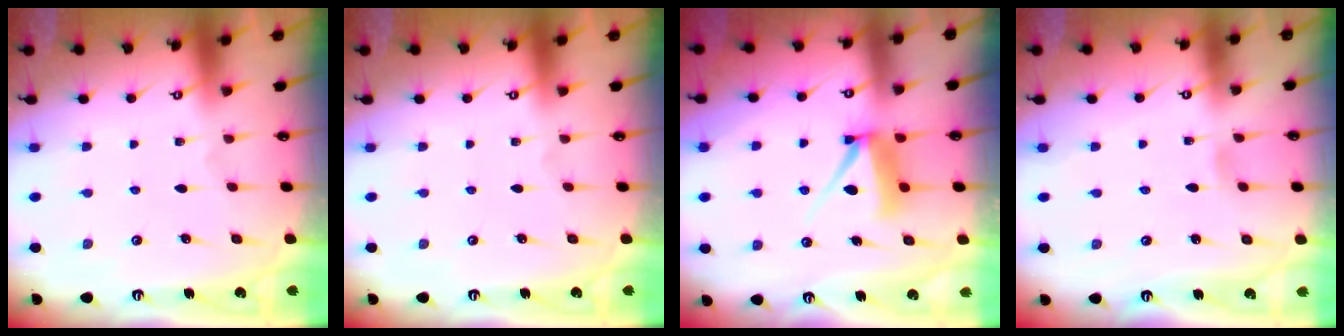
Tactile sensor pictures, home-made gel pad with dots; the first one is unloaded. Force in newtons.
{"total": 0.0}
{"total": 8.2, "press": 8.2, "slide": 0.8}
{"total": 2.7, "press": 2.7, "slide": 0.3}